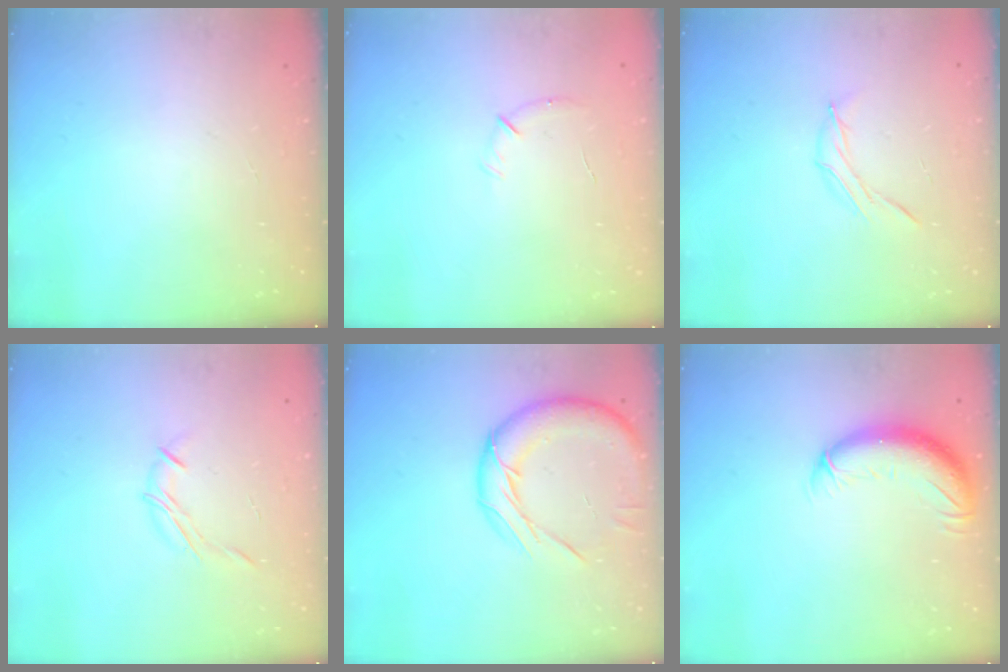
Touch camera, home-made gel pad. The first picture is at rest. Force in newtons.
{"total": 5.7, "press": 5.5, "slide": 1.4}
{"total": 6.6, "press": 6.4, "slide": 1.7}
{"total": 6.2, "press": 6.1, "slide": 1.0}
{"total": 14.9, "press": 14.9, "slide": 1.2}
{"total": 11.4, "press": 11.0, "slide": 2.6}